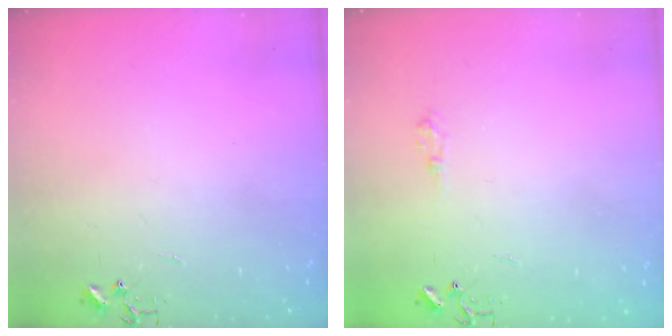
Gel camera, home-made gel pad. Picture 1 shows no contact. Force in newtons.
{"total": 5.8, "press": 5.8, "slide": 0.7}